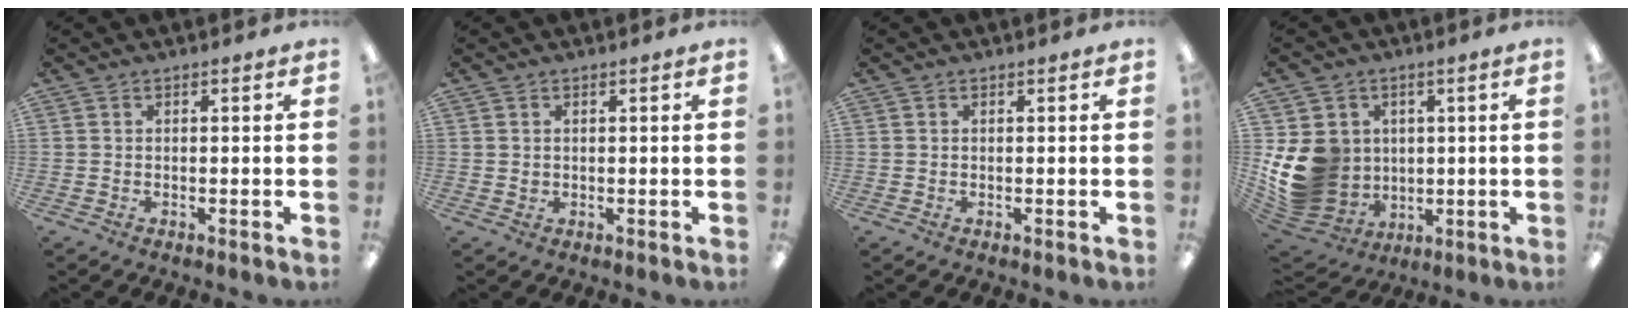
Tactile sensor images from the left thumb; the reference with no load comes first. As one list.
[{"total": 1.0, "force": [0.5, 0.9, 0.1], "torque": [-0.003, 0.004, 0.008]}, {"total": 0.0}, {"total": 15.0, "force": [0.5, 13.4, 6.9], "torque": [-0.158, -0.010, 0.023]}]